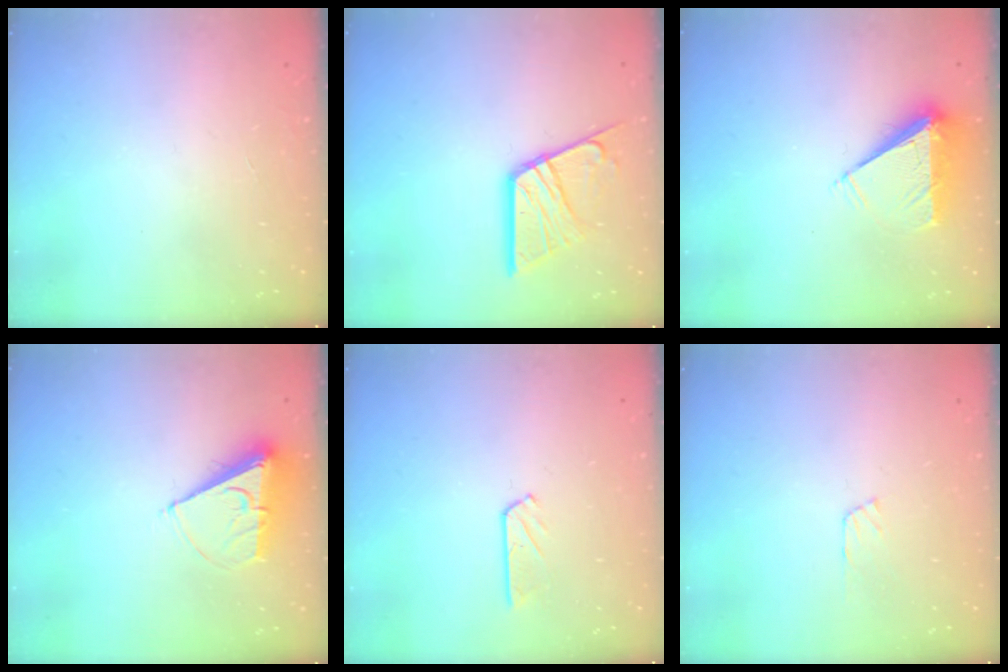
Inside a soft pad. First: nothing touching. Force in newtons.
{"total": 14.7, "press": 14.6, "slide": 1.6}
{"total": 8.4, "press": 8.4, "slide": 1.1}
{"total": 7.6, "press": 7.5, "slide": 0.5}
{"total": 3.4, "press": 3.4, "slide": 0.4}
{"total": 6.5, "press": 6.4, "slide": 0.7}